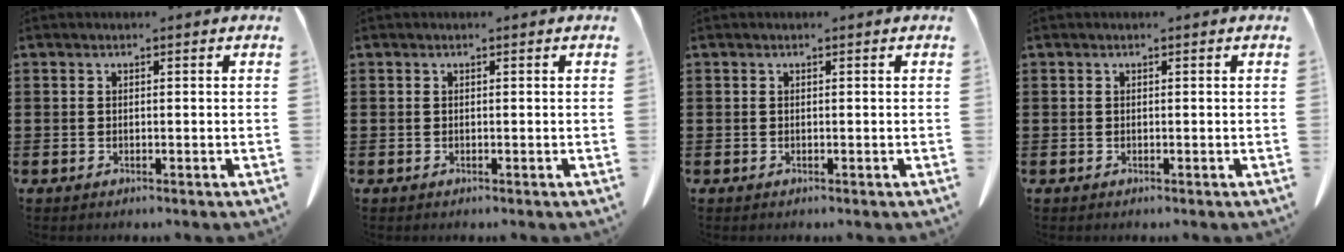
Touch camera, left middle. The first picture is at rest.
{"total": 0.0}
{"total": 0.0}
{"total": 0.0}